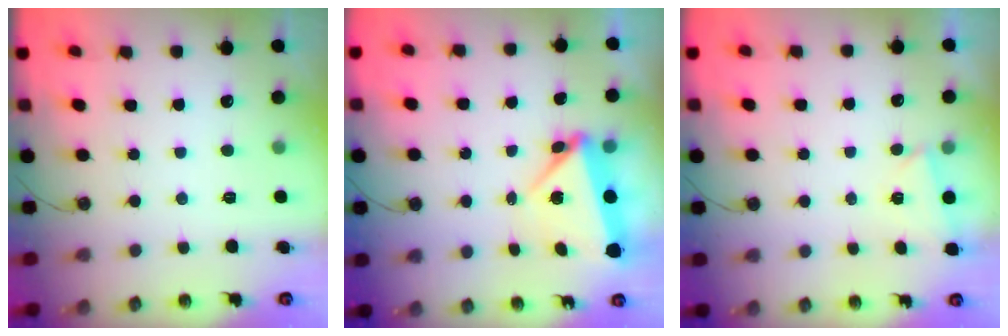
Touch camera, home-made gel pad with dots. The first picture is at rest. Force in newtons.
{"total": 6.1, "press": 6.0, "slide": 0.9}
{"total": 2.5, "press": 1.9, "slide": 1.7}